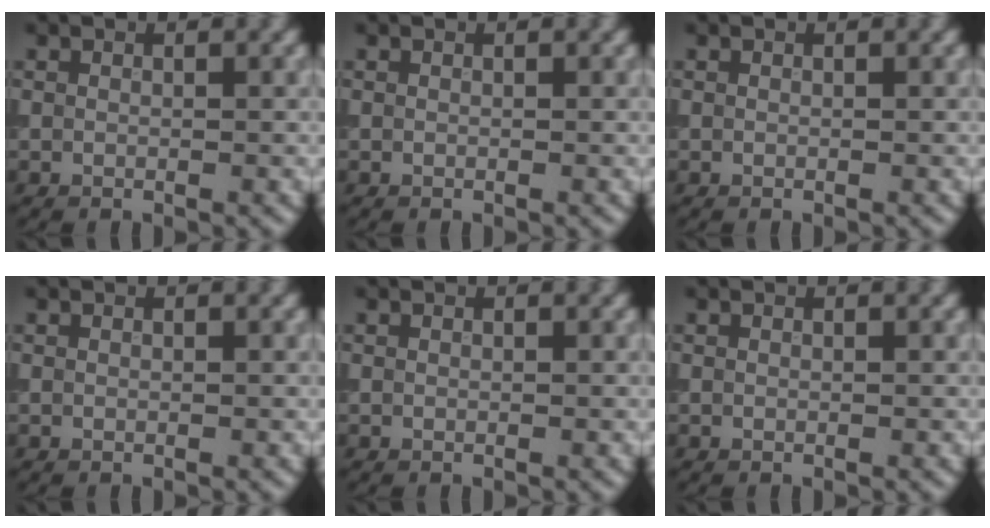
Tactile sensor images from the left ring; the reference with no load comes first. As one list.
[{"total": 0.0}, {"total": 0.0}, {"total": 0.0}, {"total": 0.0}, {"total": 0.0}]